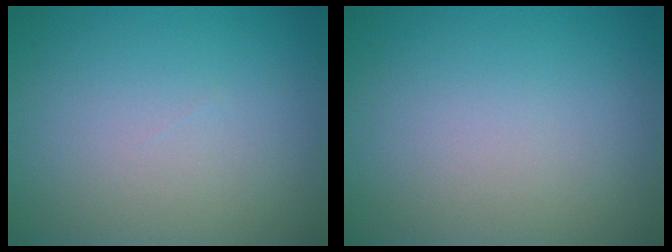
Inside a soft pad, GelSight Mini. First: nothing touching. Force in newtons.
{"total": 0.0}